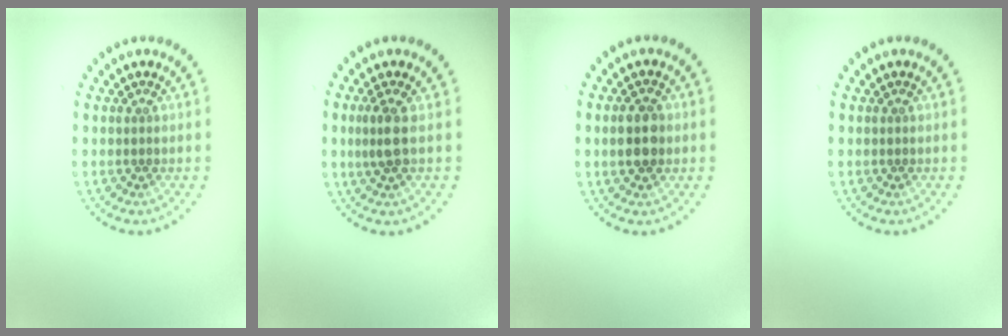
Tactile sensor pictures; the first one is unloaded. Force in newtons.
{"total": 1.9, "press": 1.6, "slide": 1.0}
{"total": 3.3, "press": 3.3, "slide": 0.1}
{"total": 0.0}